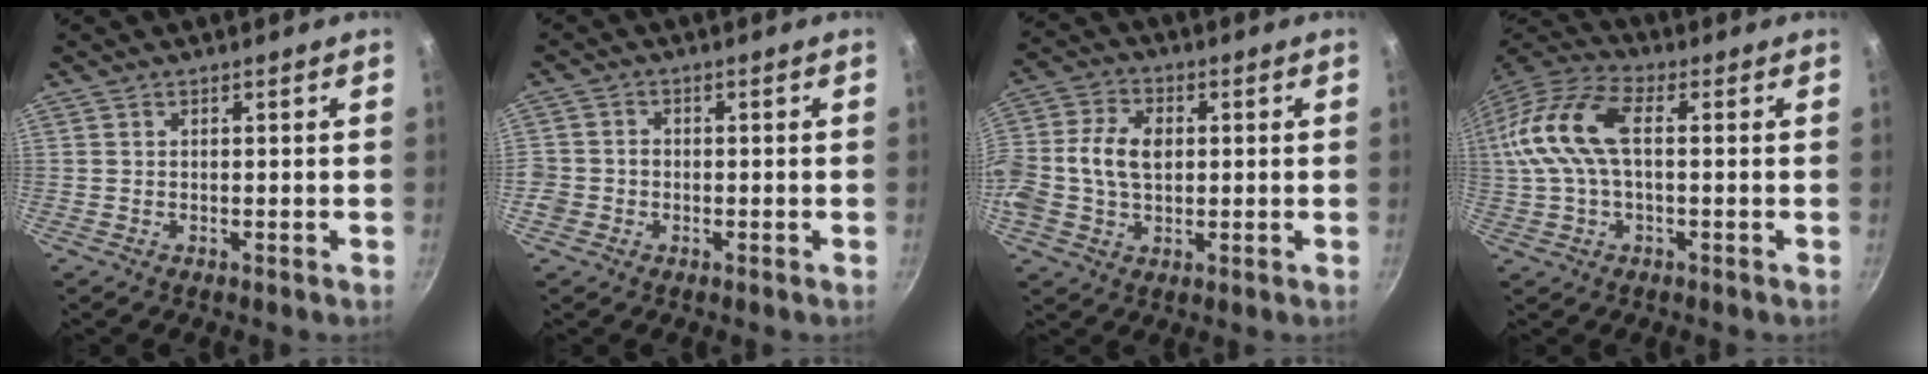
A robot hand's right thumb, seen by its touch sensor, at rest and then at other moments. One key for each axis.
{"total": 3.4, "fx": -1.2, "fy": 2.9, "fz": 1.2, "tx": -0.017, "ty": 0.013, "tz": -0.025}
{"total": 11.4, "fx": 0.6, "fy": 7.8, "fz": 8.2, "tx": -0.158, "ty": 0.020, "tz": -0.003}
{"total": 15.4, "fx": 1.6, "fy": 8.1, "fz": 13.1, "tx": -0.276, "ty": 0.028, "tz": 0.014}